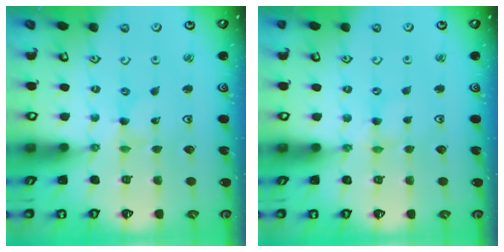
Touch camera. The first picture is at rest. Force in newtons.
{"total": 0.0}